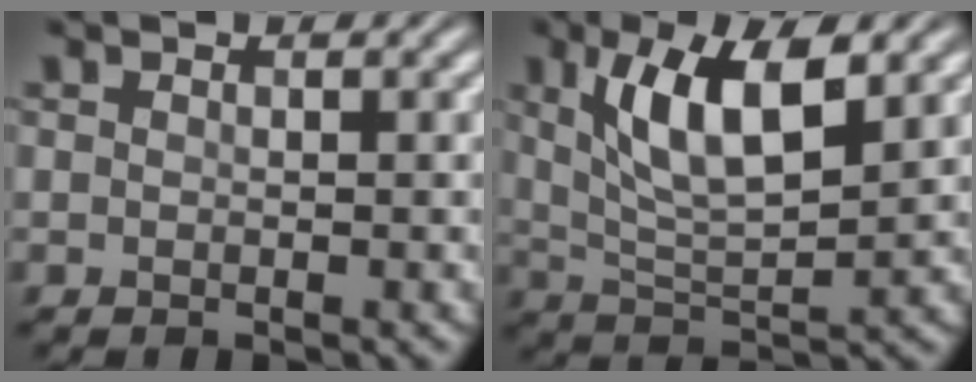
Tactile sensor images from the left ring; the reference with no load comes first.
{"total": 7.5, "force": [2.7, 2.6, 6.5], "torque": [-0.121, -0.001, 0.049]}